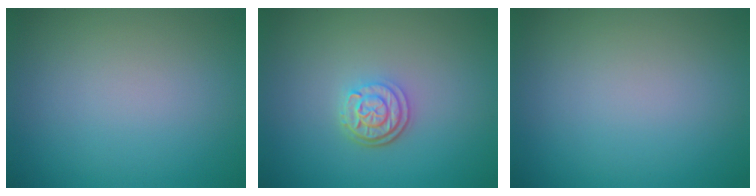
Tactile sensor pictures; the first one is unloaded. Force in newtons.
{"total": 3.0, "press": 2.5, "slide": 1.6}
{"total": 0.0}